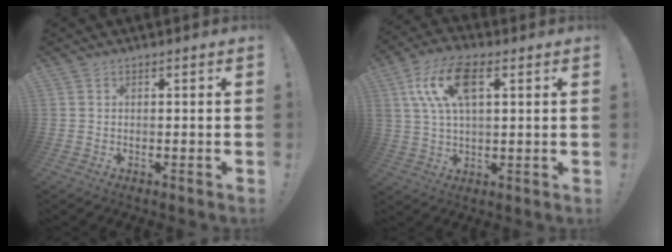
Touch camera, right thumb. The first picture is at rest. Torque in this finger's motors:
{"motor_torque": [-0.04, 1.11, 0.29, -0.01, 0.29]}